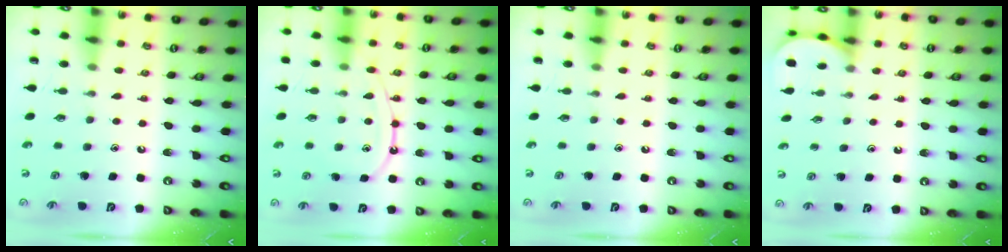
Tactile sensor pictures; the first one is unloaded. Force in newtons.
{"total": 11.1, "press": 11.1, "slide": 1.2}
{"total": 0.0}
{"total": 1.4, "press": 1.4, "slide": 0.1}